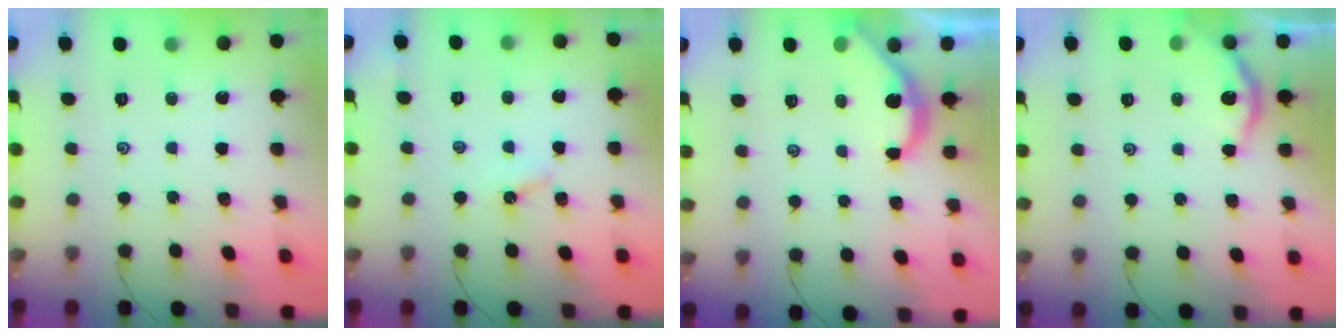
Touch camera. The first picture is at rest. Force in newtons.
{"total": 3.2, "press": 3.2, "slide": 0.3}
{"total": 3.3, "press": 3.3, "slide": 0.3}
{"total": 3.9, "press": 3.9, "slide": 0.3}